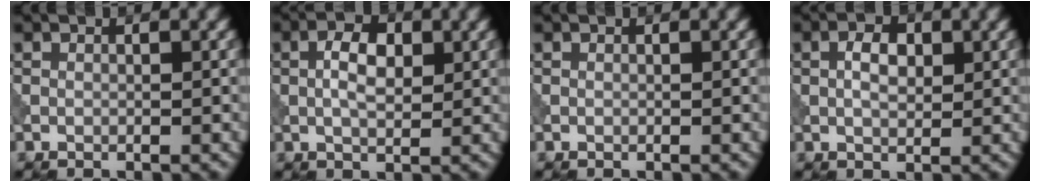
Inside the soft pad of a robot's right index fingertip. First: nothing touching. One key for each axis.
{"total": 3.4, "fx": 0.5, "fy": 1.8, "fz": 2.9, "tx": -0.058, "ty": 0.004, "tz": 0.006}
{"total": 0.0}
{"total": 2.6, "fx": 0.4, "fy": 1.5, "fz": 2.1, "tx": -0.041, "ty": 0.003, "tz": 0.004}